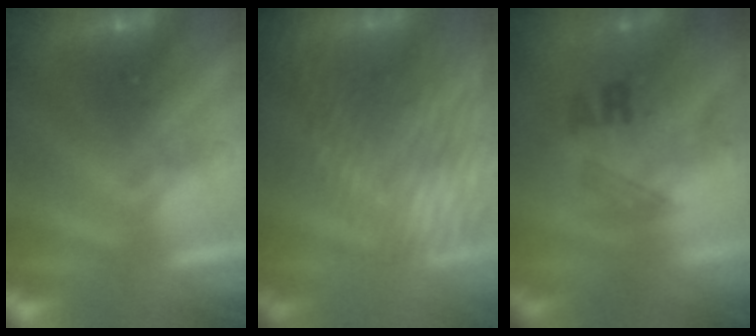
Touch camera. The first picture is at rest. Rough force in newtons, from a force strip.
{"total": 9.3}
{"total": 2.3}